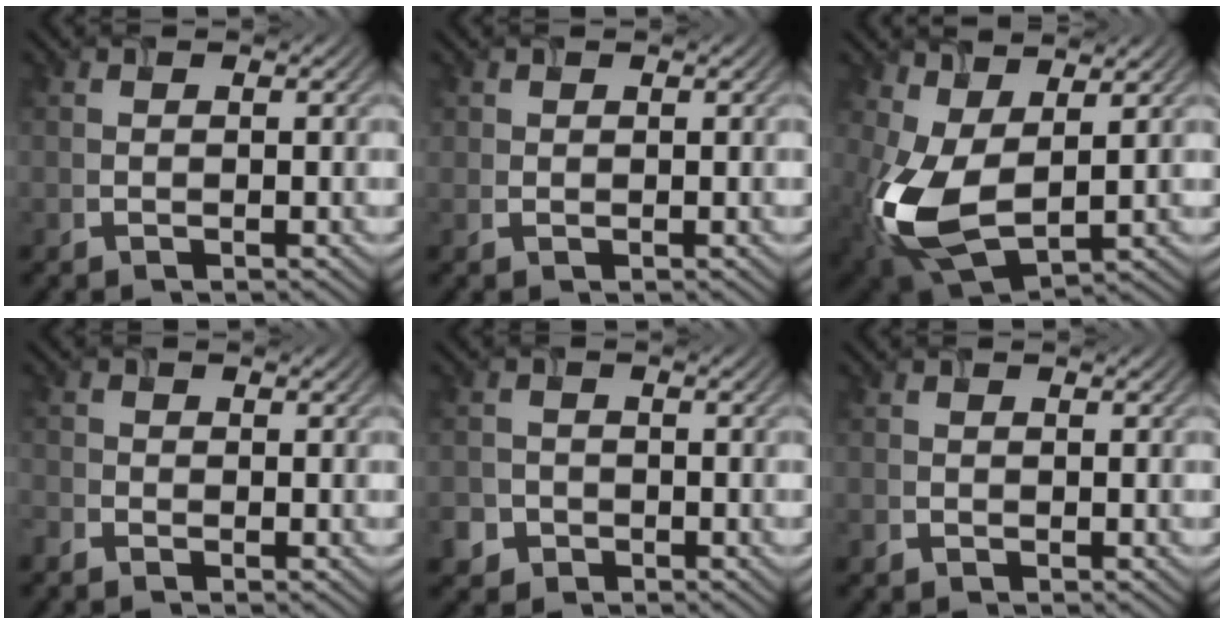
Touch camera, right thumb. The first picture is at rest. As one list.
[{"total": 0.6, "force": [0.3, 0.5, 0.0], "torque": [0.001, -0.002, 0.007]}, {"total": 10.0, "force": [0.7, 5.8, 8.1], "torque": [-0.209, -0.011, 0.013]}, {"total": 1.7, "force": [-1.4, 0.8, 0.4], "torque": [-0.010, -0.005, -0.037]}, {"total": 3.0, "force": [-1.9, 2.3, 0.6], "torque": [-0.018, -0.005, -0.037]}, {"total": 0.7, "force": [-0.6, 0.3, 0.0], "torque": [0.000, -0.003, -0.010]}]